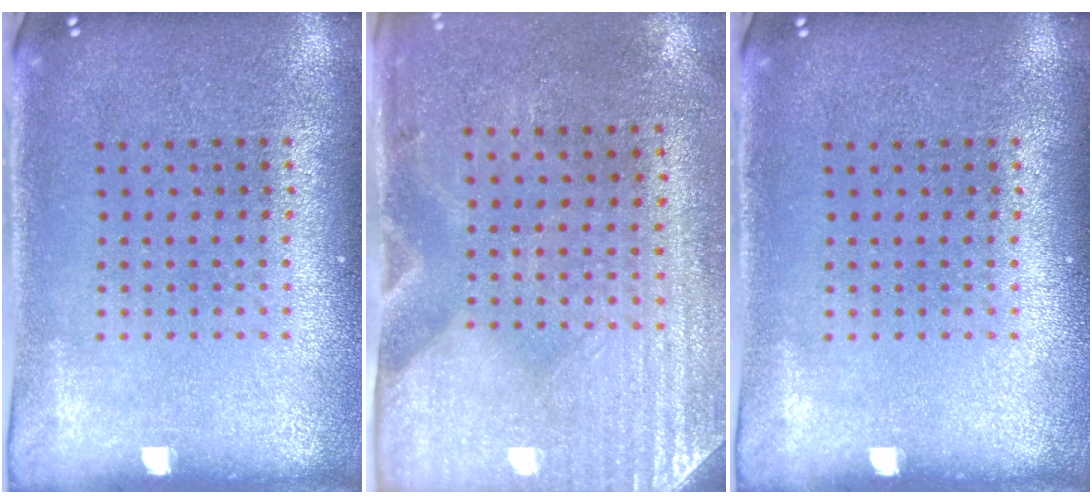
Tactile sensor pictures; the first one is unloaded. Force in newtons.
{"total": 3.0, "press": 2.6, "slide": 1.5}
{"total": 0.0}